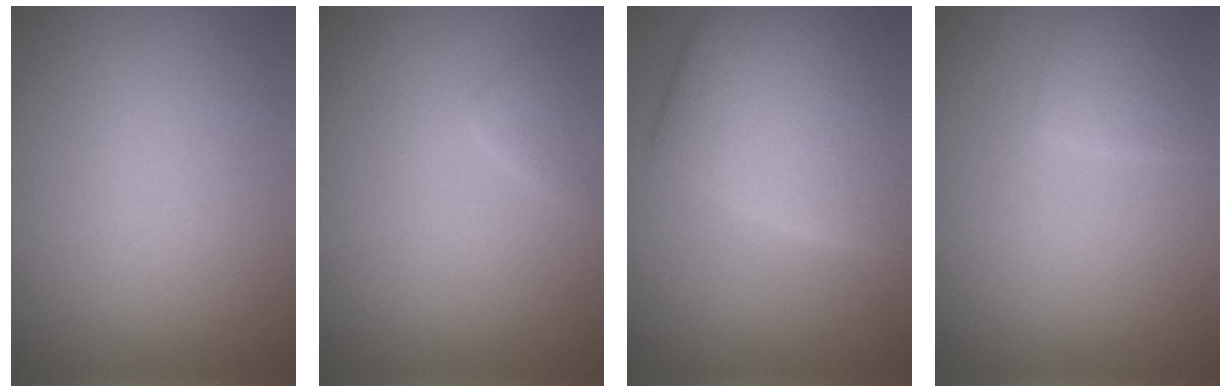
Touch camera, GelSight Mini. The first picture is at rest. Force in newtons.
{"total": 1.3, "press": 1.3, "slide": 0.1}
{"total": 7.5, "press": 7.5, "slide": 0.5}
{"total": 1.8, "press": 1.8, "slide": 0.0}